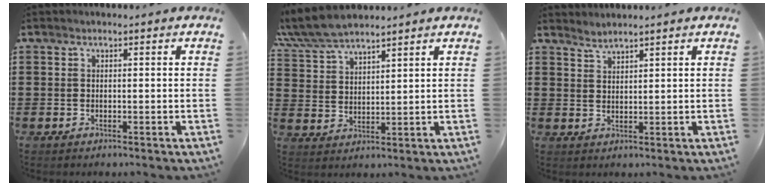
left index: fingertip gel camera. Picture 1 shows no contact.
{"total": 6.3, "force": [5.8, 1.2, 2.1], "torque": [-0.063, -0.015, 0.106]}
{"total": 1.6, "force": [1.6, -0.2, 0.1], "torque": [-0.005, 0.000, 0.032]}